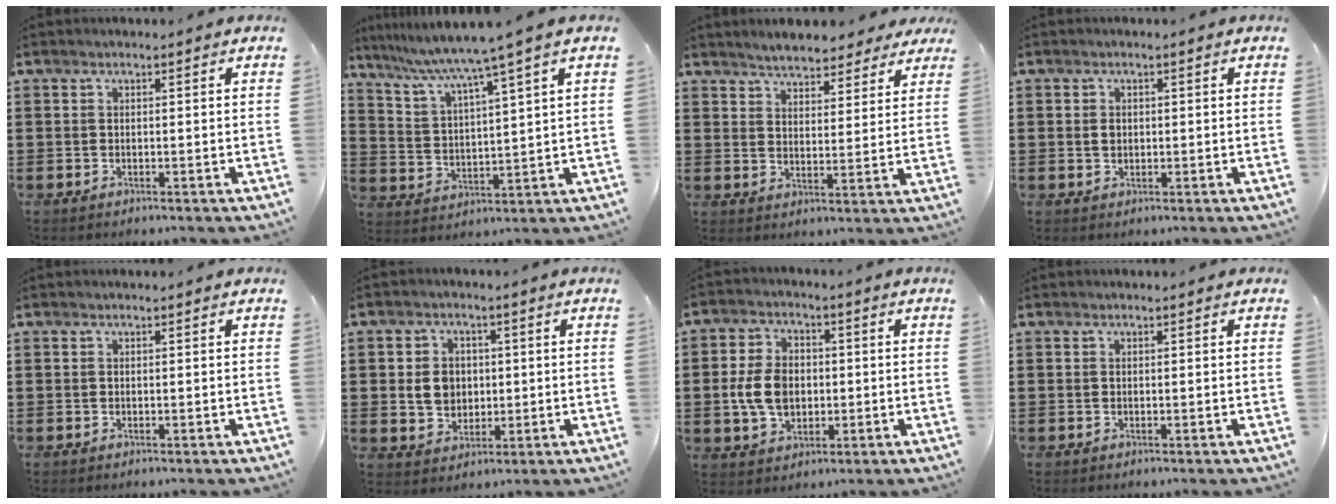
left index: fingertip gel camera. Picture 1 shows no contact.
{"total": 6.3, "force": [5.1, -1.0, 3.6], "torque": [-0.091, -0.037, 0.081]}
{"total": 4.5, "force": [4.3, 0.9, 0.5], "torque": [-0.028, -0.012, 0.080]}
{"total": 1.2, "force": [0.1, 1.0, 0.7], "torque": [-0.018, 0.006, 0.001]}
{"total": 0.0}
{"total": 4.5, "force": [0.1, 4.0, 2.1], "torque": [-0.046, 0.008, -0.003]}
{"total": 7.2, "force": [-0.5, 5.2, 5.0], "torque": [-0.112, 0.006, -0.015]}
{"total": 0.0}